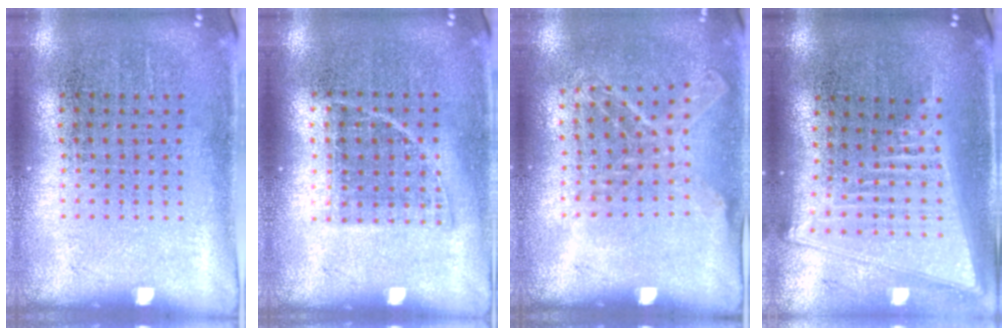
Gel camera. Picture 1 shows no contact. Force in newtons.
{"total": 0.8, "press": 0.7, "slide": 0.4}
{"total": 1.1, "press": 1.0, "slide": 0.3}
{"total": 2.1, "press": 1.7, "slide": 1.2}